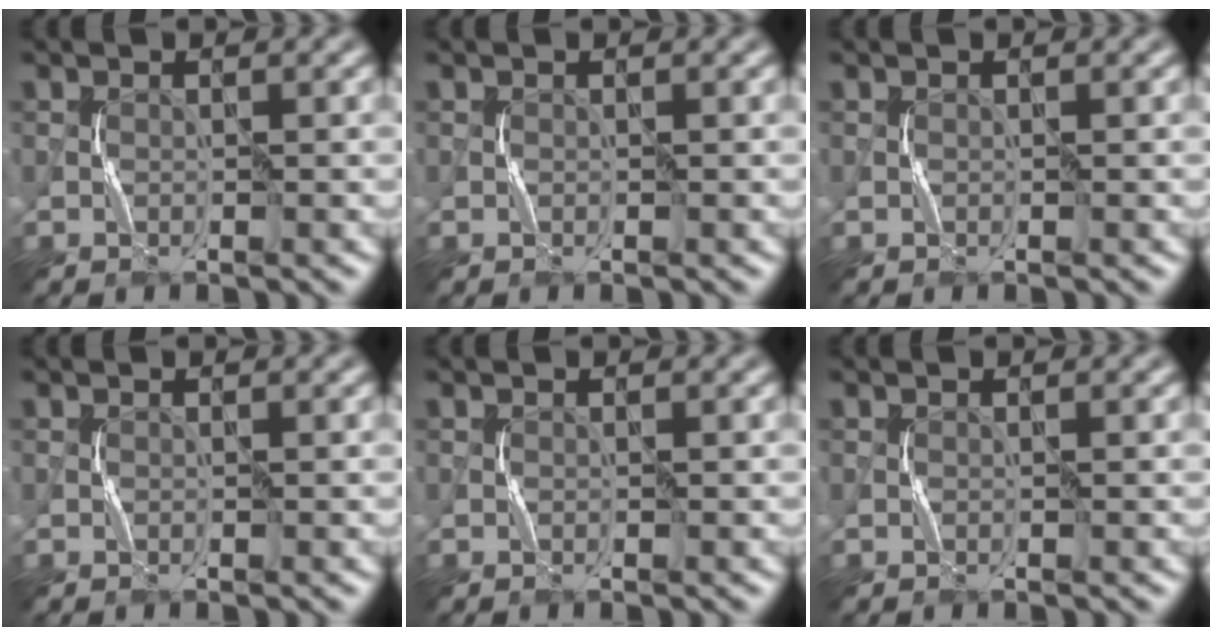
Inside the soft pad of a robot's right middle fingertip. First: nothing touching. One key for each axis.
{"total": 0.0}
{"total": 0.0}
{"total": 0.0}
{"total": 0.0}
{"total": 0.0}